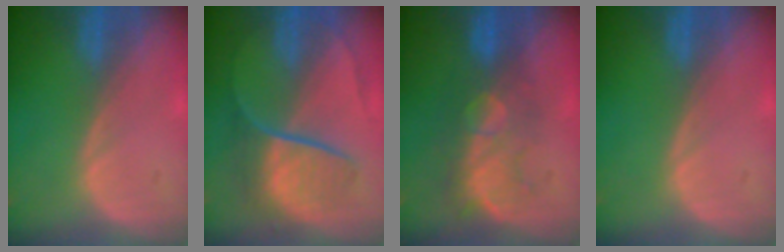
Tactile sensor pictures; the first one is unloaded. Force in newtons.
{"total": 9.1, "press": 7.5, "slide": 5.2}
{"total": 8.1, "press": 7.8, "slide": 2.4}
{"total": 0.0}